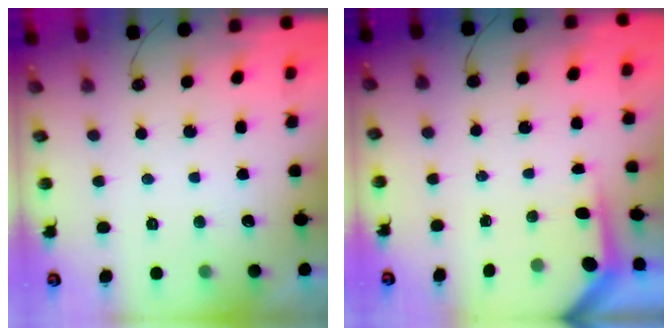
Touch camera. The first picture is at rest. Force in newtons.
{"total": 3.5, "press": 3.5, "slide": 0.3}